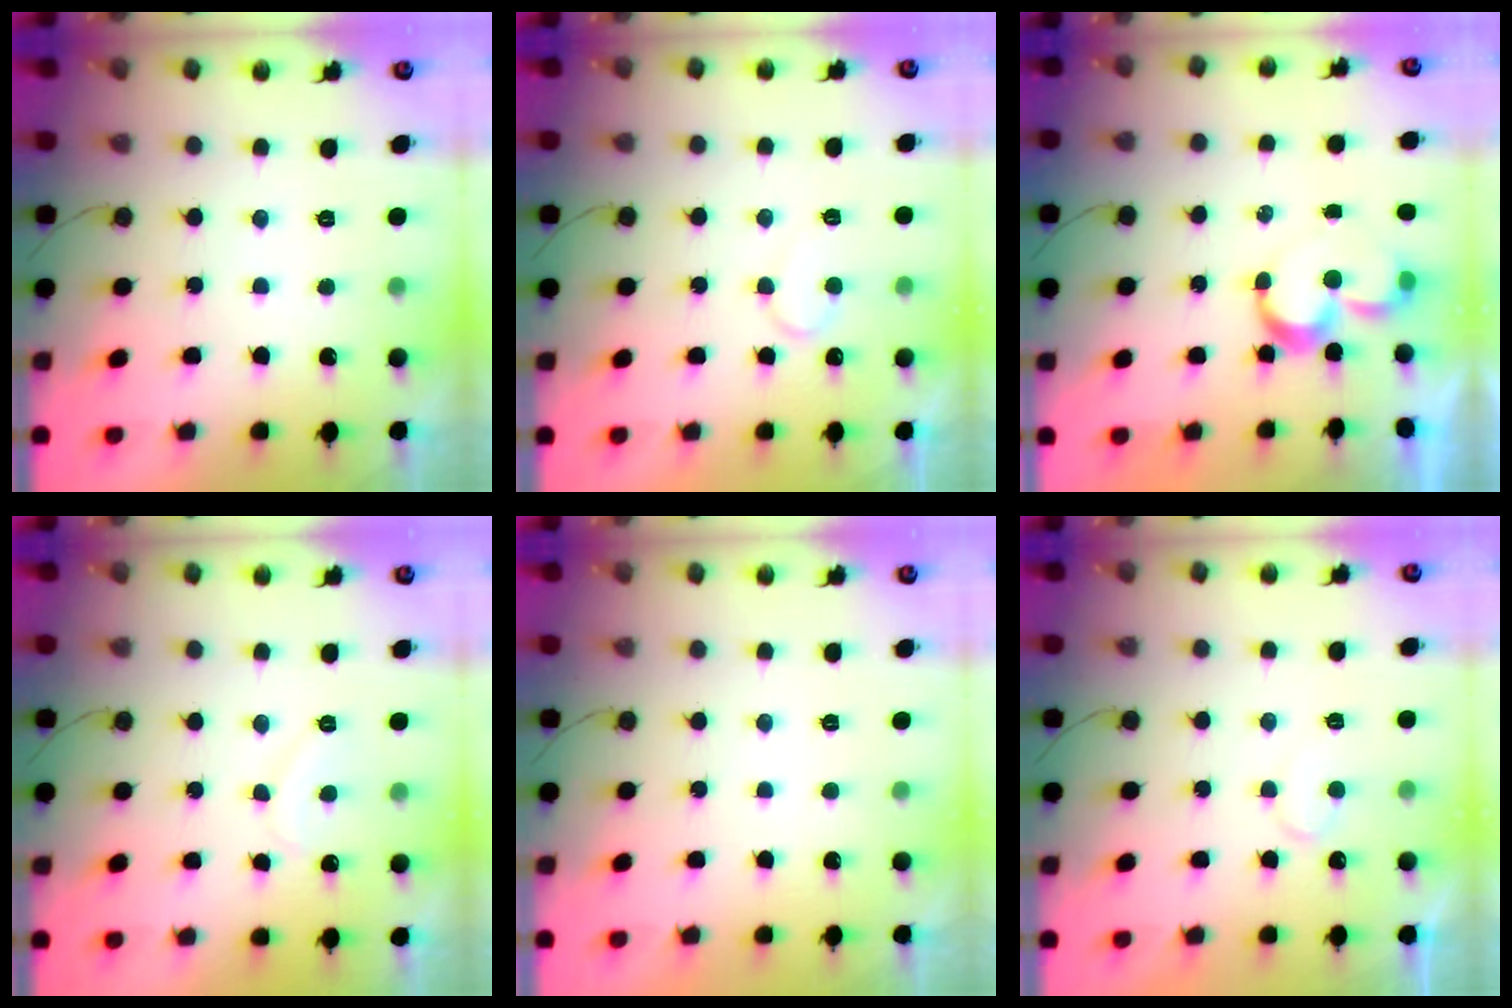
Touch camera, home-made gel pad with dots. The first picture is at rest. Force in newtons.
{"total": 6.3, "press": 6.3, "slide": 0.5}
{"total": 7.8, "press": 7.7, "slide": 0.8}
{"total": 8.3, "press": 8.3, "slide": 0.5}
{"total": 1.7, "press": 1.7, "slide": 0.0}
{"total": 7.0, "press": 6.9, "slide": 0.5}